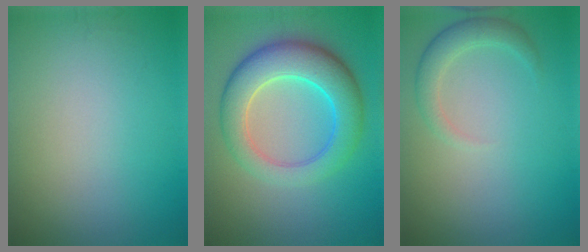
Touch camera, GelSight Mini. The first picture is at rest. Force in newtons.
{"total": 7.6, "press": 7.6, "slide": 0.2}
{"total": 2.3, "press": 2.3, "slide": 0.2}